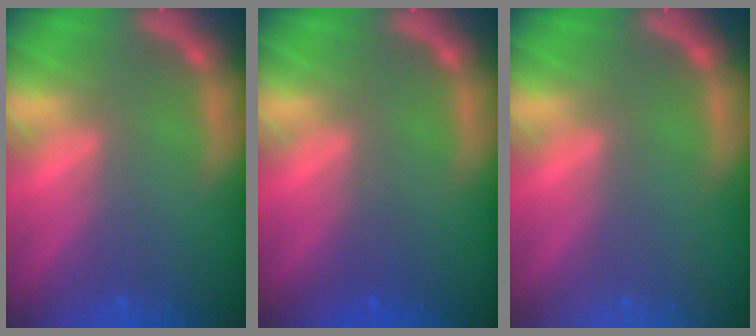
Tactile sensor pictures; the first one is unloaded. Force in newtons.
{"total": 1.0}
{"total": 0.0}